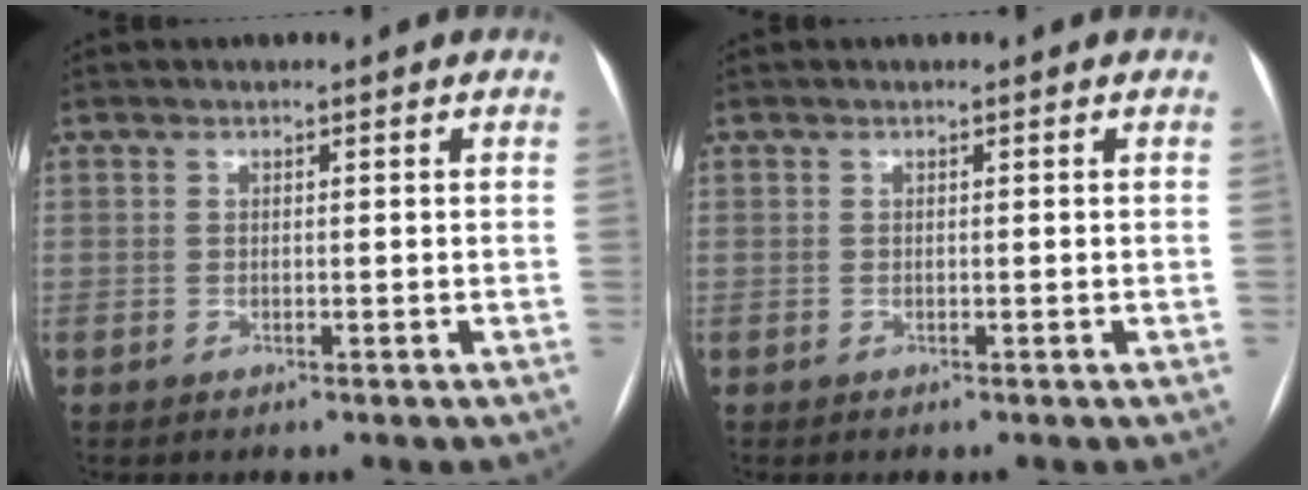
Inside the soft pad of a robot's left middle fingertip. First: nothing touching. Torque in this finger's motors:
{"motor_torque": [-0.01, 0.05, 0.01, 0.00]}